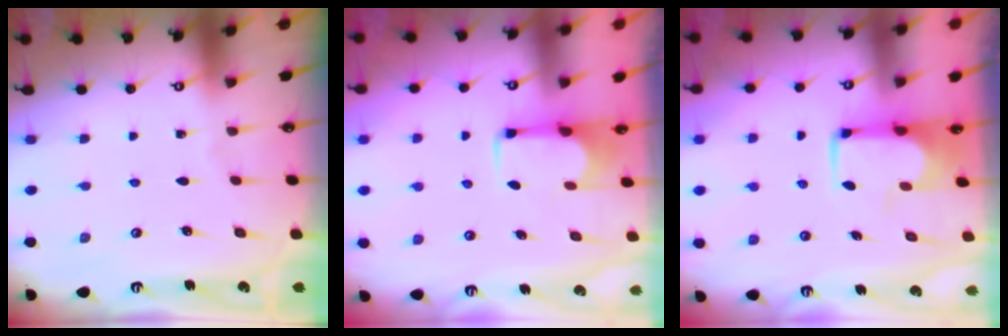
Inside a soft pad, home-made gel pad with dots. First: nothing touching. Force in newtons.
{"total": 1.8, "press": 1.6, "slide": 0.7}
{"total": 2.2, "press": 2.2, "slide": 0.5}